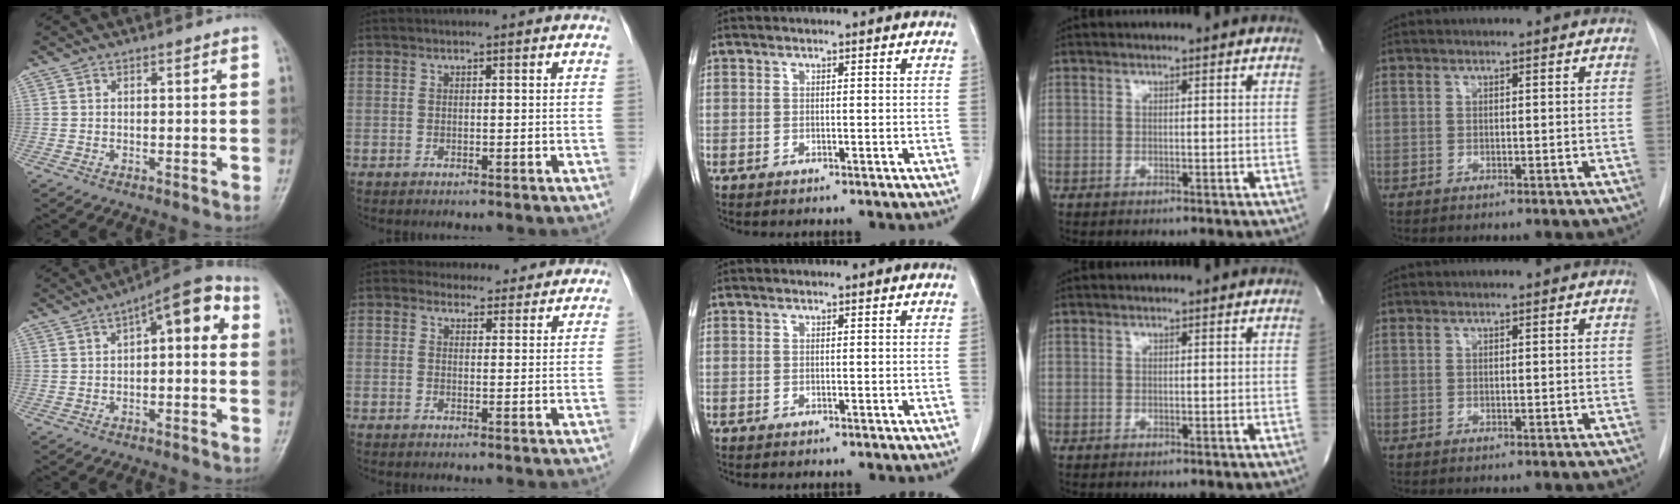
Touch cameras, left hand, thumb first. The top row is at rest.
{"thumb": {"total": 9.6, "force": [2.0, 4.1, 8.4], "torque": [-0.094, 0.036, 0.015]}, "index": {"total": 6.5, "force": [6.0, 2.5, 0.4], "torque": [0.005, 0.008, 0.062]}}